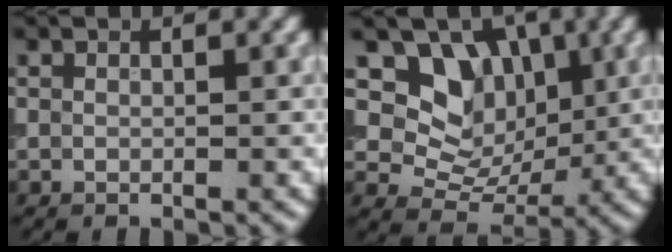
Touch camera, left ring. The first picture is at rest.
{"total": 6.3, "force": [2.2, 5.0, 3.1], "torque": [-0.045, -0.013, 0.026]}